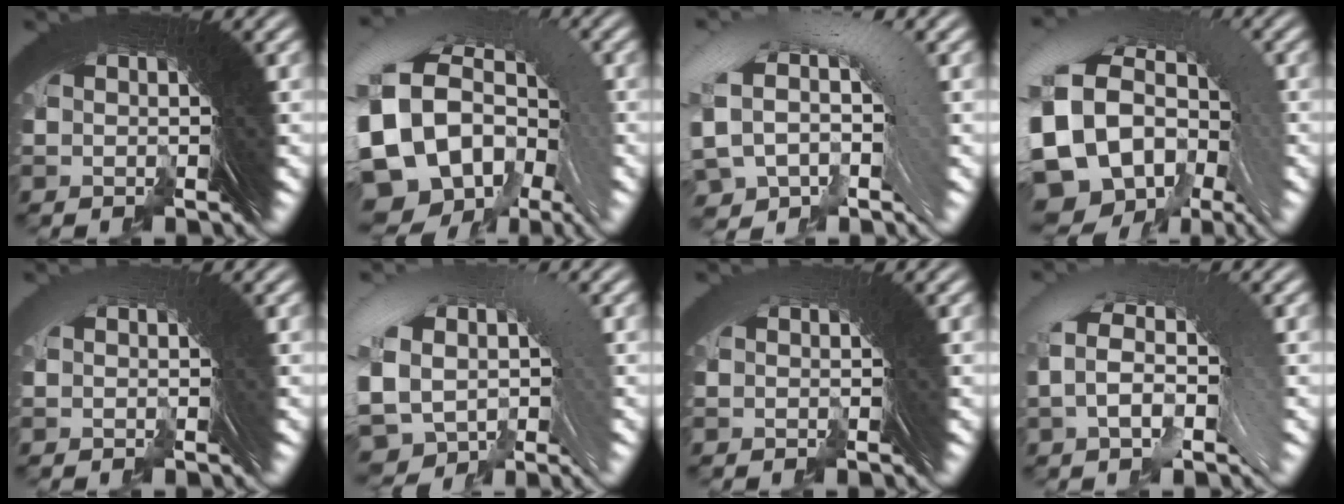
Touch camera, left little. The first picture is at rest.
{"total": 14.1, "force": [-0.7, 0.5, -14.1], "torque": [0.127, 0.014, -0.022]}
{"total": 26.0, "force": [-2.3, -11.2, -23.3], "torque": [0.344, 0.042, -0.060]}
{"total": 16.0, "force": [-1.2, -0.7, -15.9], "torque": [0.158, 0.016, -0.034]}
{"total": 5.2, "force": [0.6, -2.0, -4.7], "torque": [0.075, 0.014, 0.005]}
{"total": 20.7, "force": [-1.7, -6.6, -19.6], "torque": [0.251, 0.011, -0.029]}
{"total": 3.5, "force": [0.5, -0.9, -3.4], "torque": [0.051, 0.012, 0.004]}
{"total": 21.3, "force": [2.5, -8.8, -19.2], "torque": [0.287, 0.071, 0.013]}